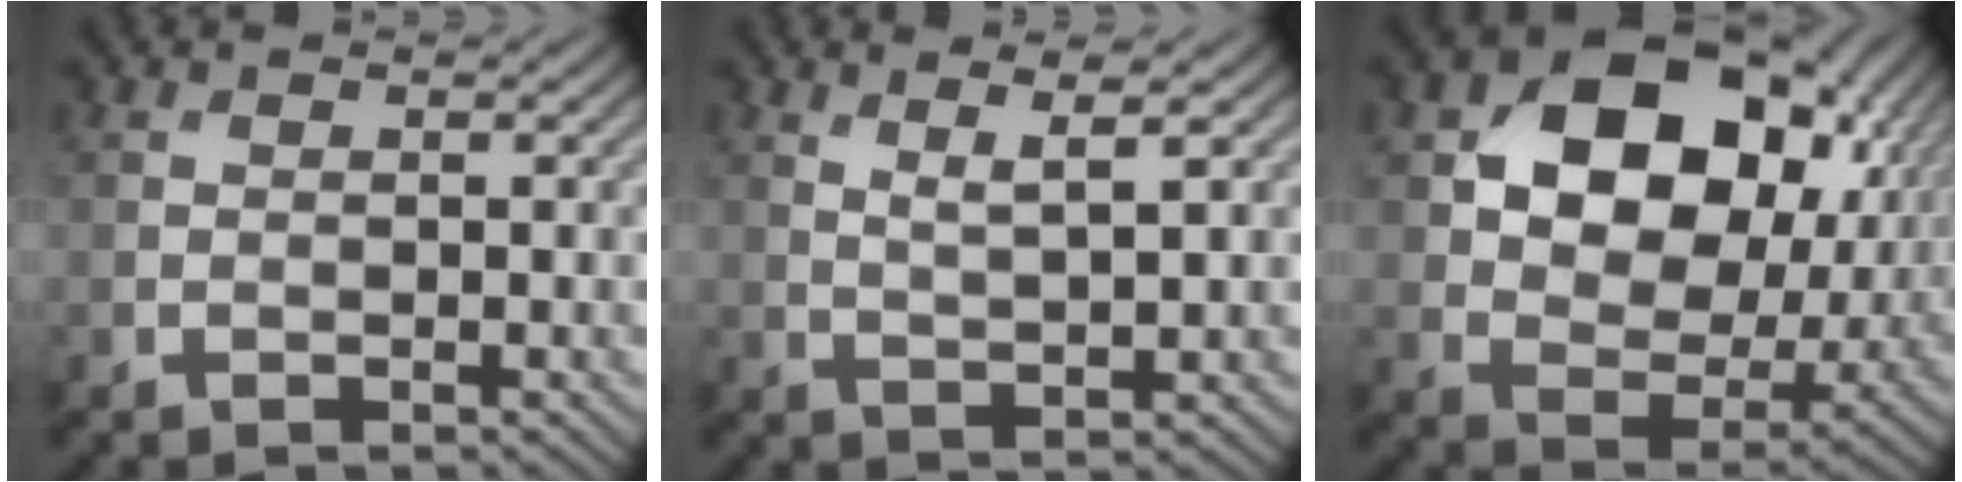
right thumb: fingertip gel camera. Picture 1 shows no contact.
{"total": 3.0, "force": [1.8, 0.2, 2.3], "torque": [-0.044, -0.001, 0.039]}
{"total": 17.1, "force": [5.4, 11.7, 11.2], "torque": [-0.199, 0.005, 0.104]}